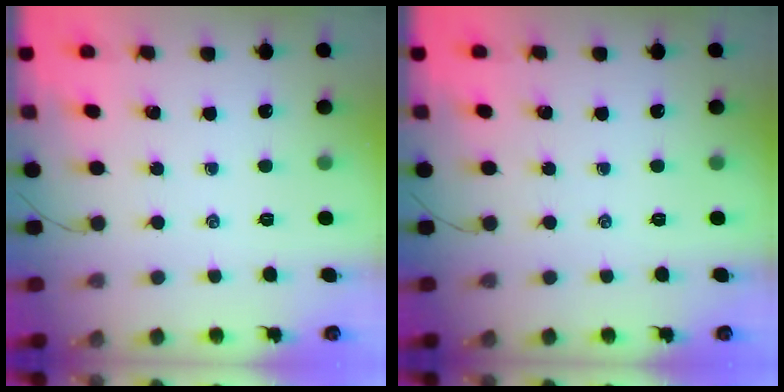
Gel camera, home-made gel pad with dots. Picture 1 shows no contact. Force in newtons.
{"total": 0.0}